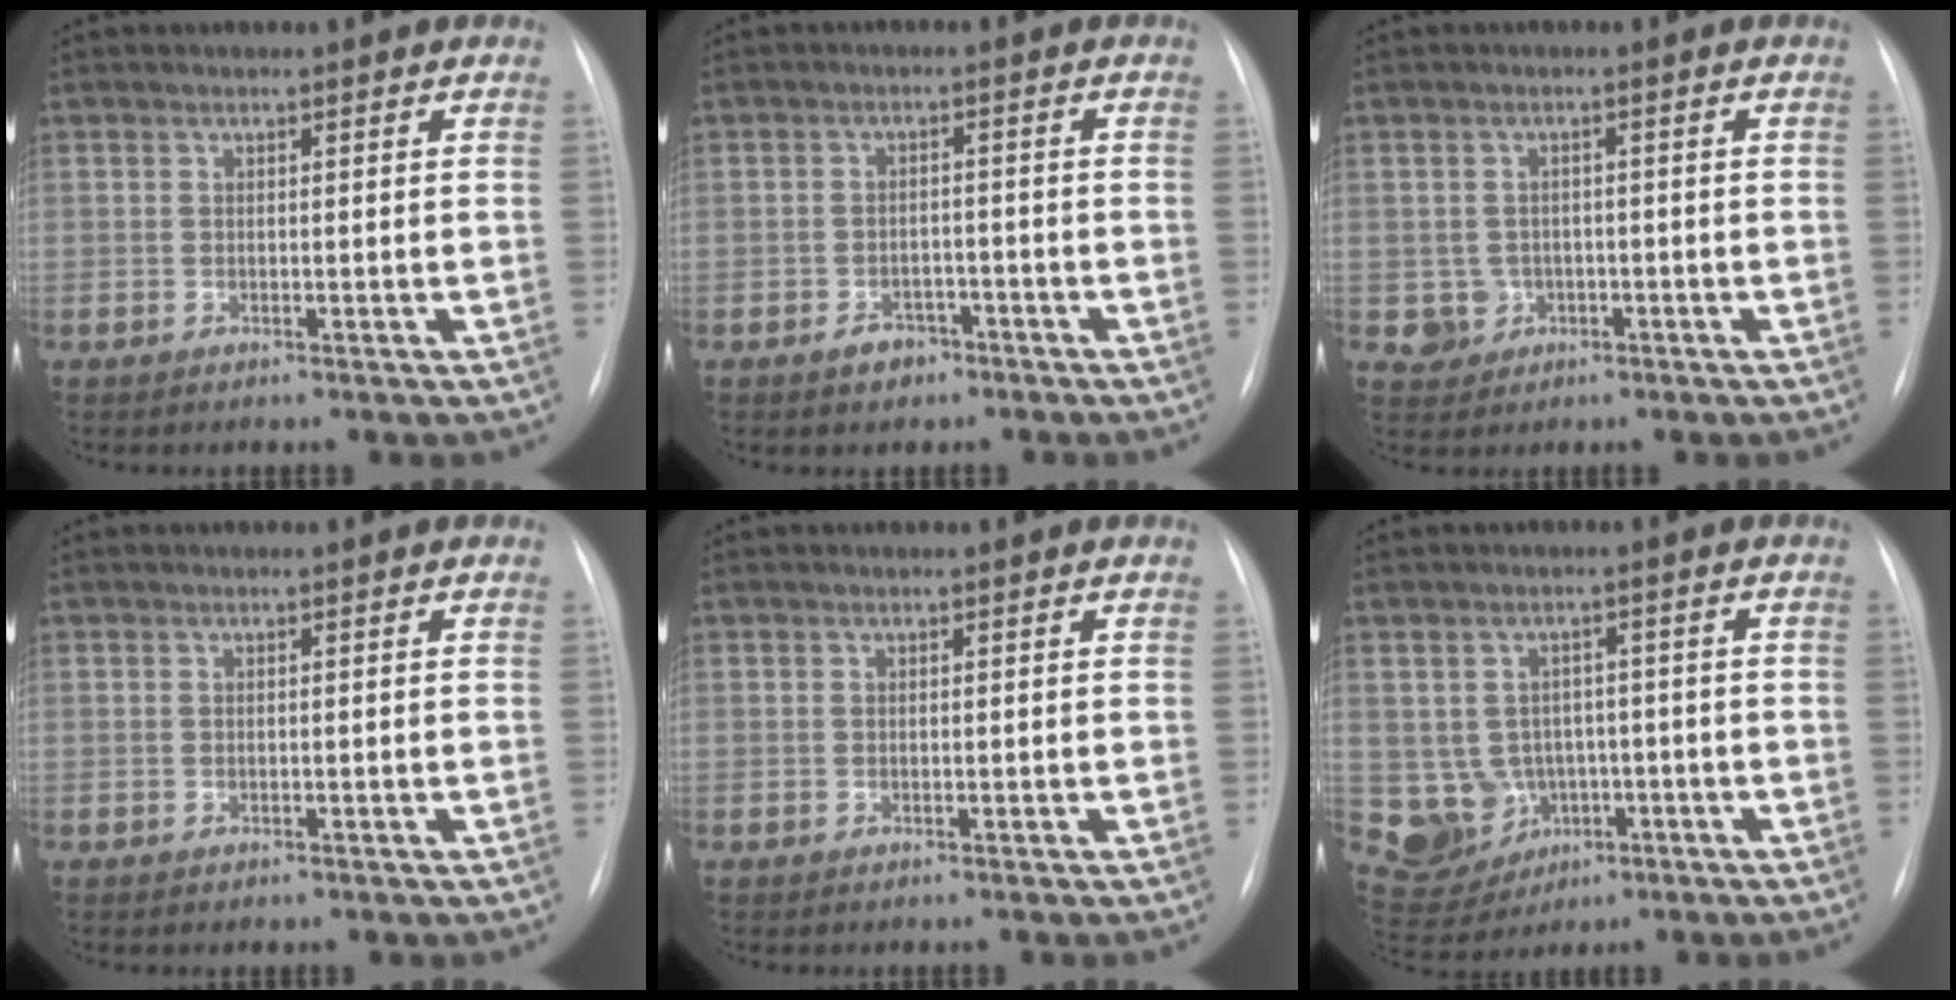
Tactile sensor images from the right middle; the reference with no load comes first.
{"total": 3.3, "force": [-2.2, 2.2, 1.1], "torque": [-0.015, 0.006, -0.028]}
{"total": 3.4, "force": [-0.9, 3.3, 0.2], "torque": [0.004, 0.009, -0.007]}
{"total": 0.0}
{"total": 0.0}
{"total": 8.6, "force": [-1.5, 8.1, 2.5], "torque": [-0.063, 0.021, -0.004]}